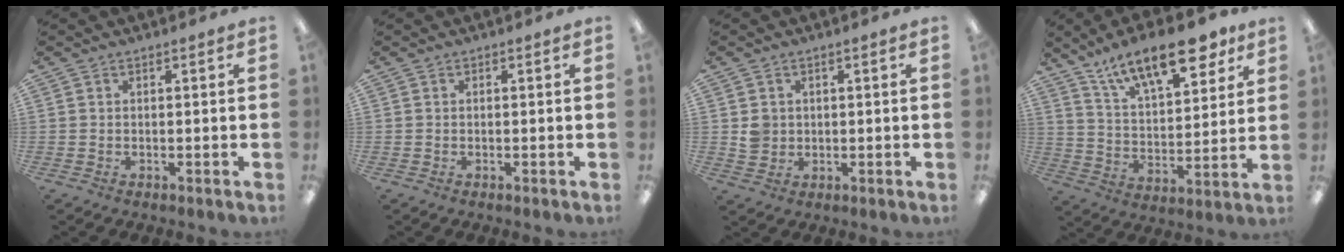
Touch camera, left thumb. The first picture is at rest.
{"total": 0.0}
{"total": 3.3, "force": [0.7, 3.1, 0.8], "torque": [-0.014, 0.002, 0.012]}
{"total": 17.9, "force": [12.1, 7.4, 10.9], "torque": [-0.161, -0.061, 0.201]}